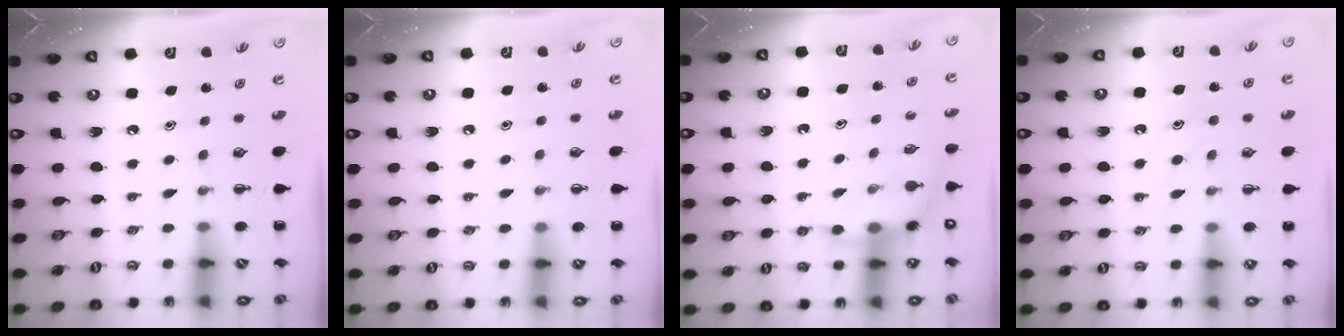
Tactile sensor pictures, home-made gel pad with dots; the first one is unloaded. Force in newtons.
{"total": 5.4, "press": 5.0, "slide": 2.0}
{"total": 8.1, "press": 8.0, "slide": 0.5}
{"total": 7.7, "press": 7.6, "slide": 1.1}